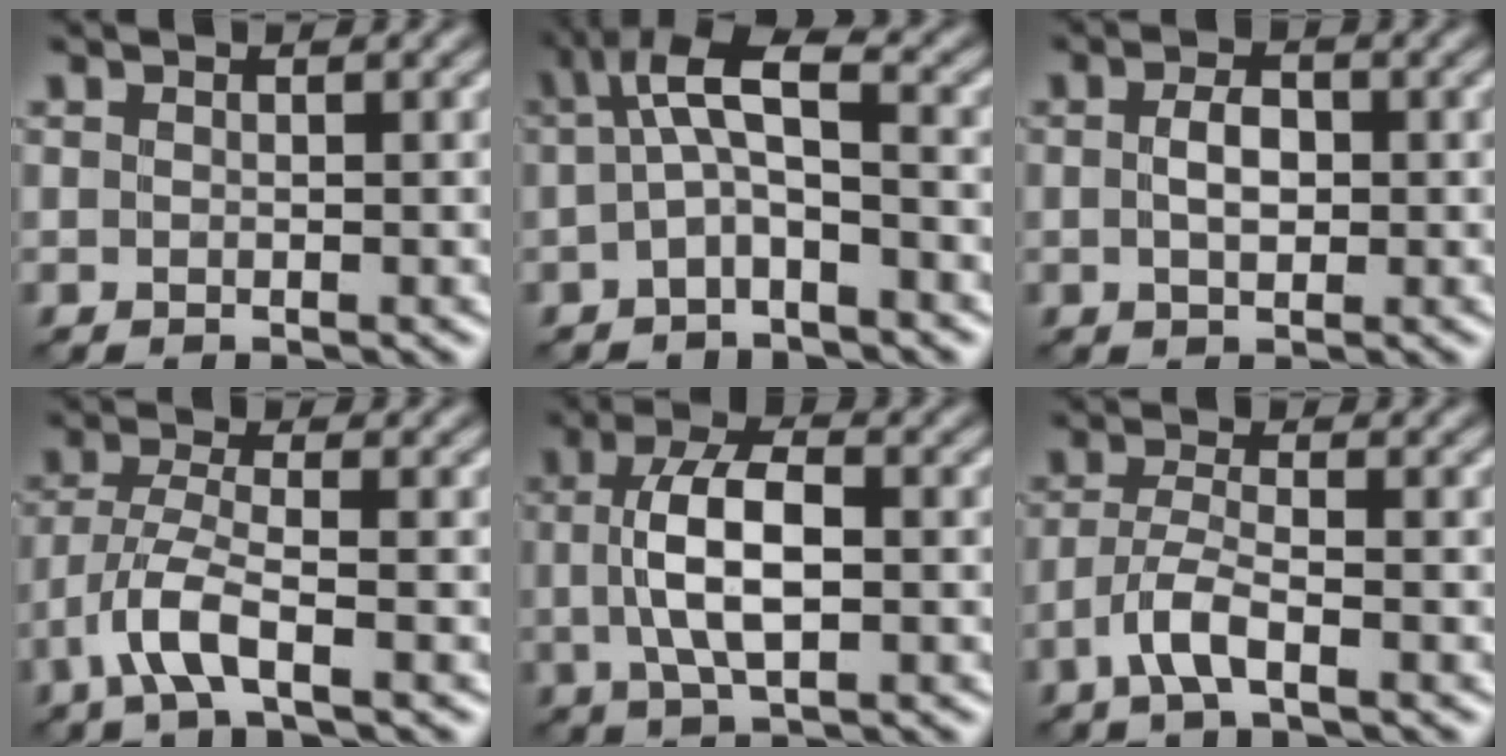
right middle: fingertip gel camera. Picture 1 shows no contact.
{"total": 4.7, "force": [0.3, 1.5, 4.4], "torque": [-0.083, 0.012, -0.003]}
{"total": 2.5, "force": [0.1, 1.4, 2.0], "torque": [-0.040, 0.002, 0.000]}
{"total": 4.1, "force": [-2.2, 0.9, 3.4], "torque": [-0.074, 0.003, -0.052]}
{"total": 6.1, "force": [0.2, 2.5, 5.6], "torque": [-0.110, 0.006, -0.002]}
{"total": 3.1, "force": [-1.7, 0.7, 2.5], "torque": [-0.056, 0.005, -0.042]}